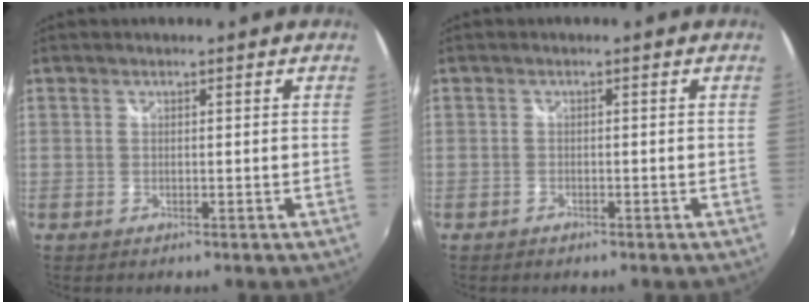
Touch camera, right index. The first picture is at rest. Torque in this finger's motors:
{"motor_torque": [0.14, -0.13, 0.04, 0.00]}